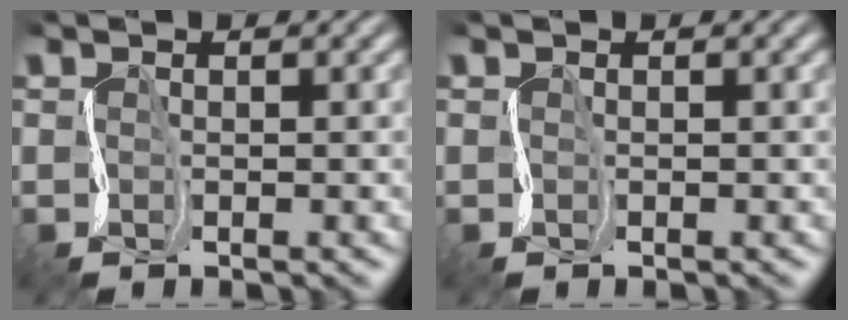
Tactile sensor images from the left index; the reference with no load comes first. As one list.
[{"total": 0.0}]